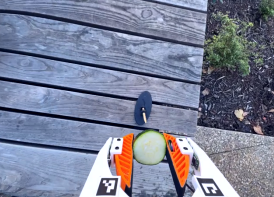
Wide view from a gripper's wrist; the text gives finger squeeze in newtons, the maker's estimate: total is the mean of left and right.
{"total": 14.0, "left": 14.3, "right": 13.6}